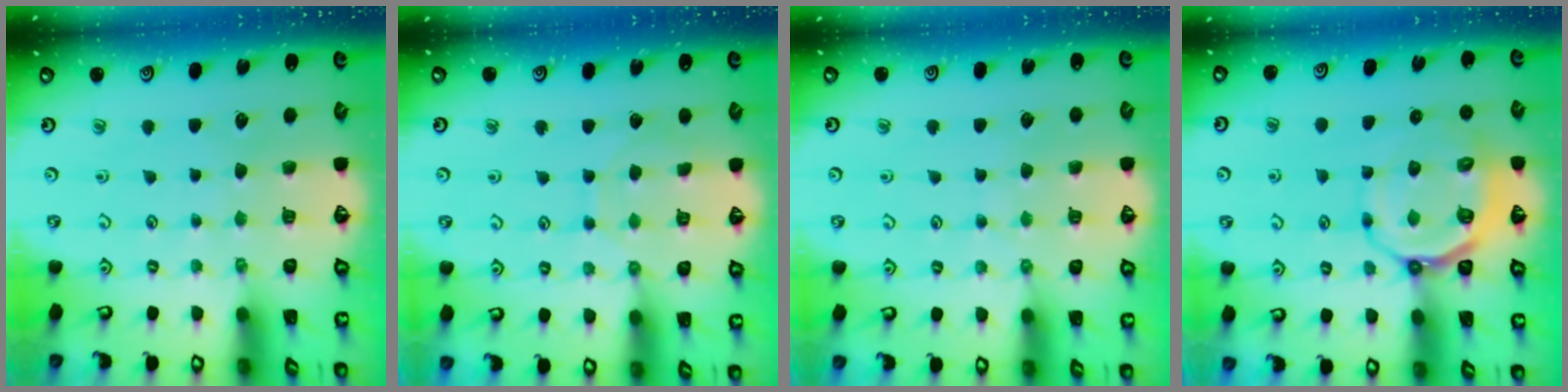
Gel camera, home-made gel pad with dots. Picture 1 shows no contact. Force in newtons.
{"total": 5.6, "press": 5.5, "slide": 0.6}
{"total": 2.7, "press": 2.7, "slide": 0.5}
{"total": 8.8, "press": 8.3, "slide": 3.0}